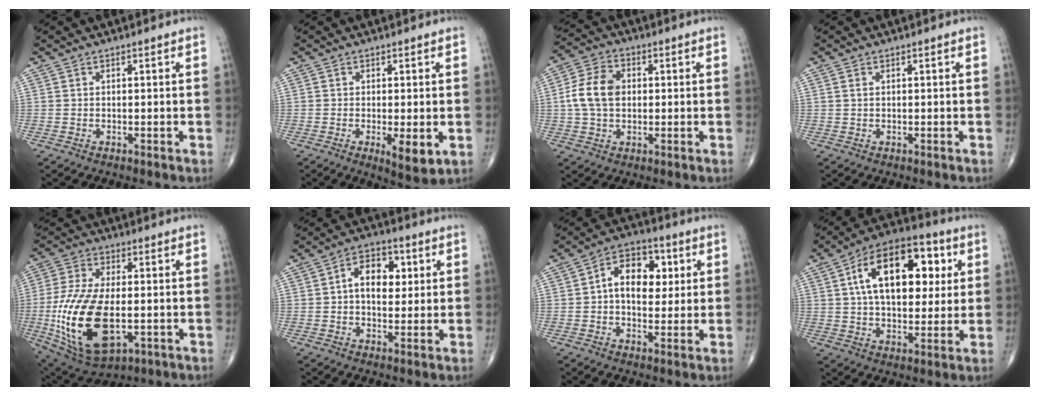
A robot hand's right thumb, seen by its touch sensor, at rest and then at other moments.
{"total": 5.3, "force": [-1.3, 1.7, 4.9], "torque": [-0.080, -0.017, -0.019]}
{"total": 8.9, "force": [0.5, 6.3, 6.3], "torque": [-0.115, 0.016, 0.005]}
{"total": 0.8, "force": [0.3, 0.4, 0.6], "torque": [-0.012, 0.007, 0.008]}
{"total": 21.1, "force": [-3.8, 10.6, 17.9], "torque": [-0.370, -0.009, -0.050]}
{"total": 8.8, "force": [1.4, 5.7, 6.5], "torque": [-0.075, 0.013, 0.017]}
{"total": 11.4, "force": [1.8, 7.5, 8.4], "torque": [-0.096, 0.016, 0.021]}
{"total": 20.7, "force": [5.2, 11.7, 16.2], "torque": [-0.221, 0.014, 0.075]}